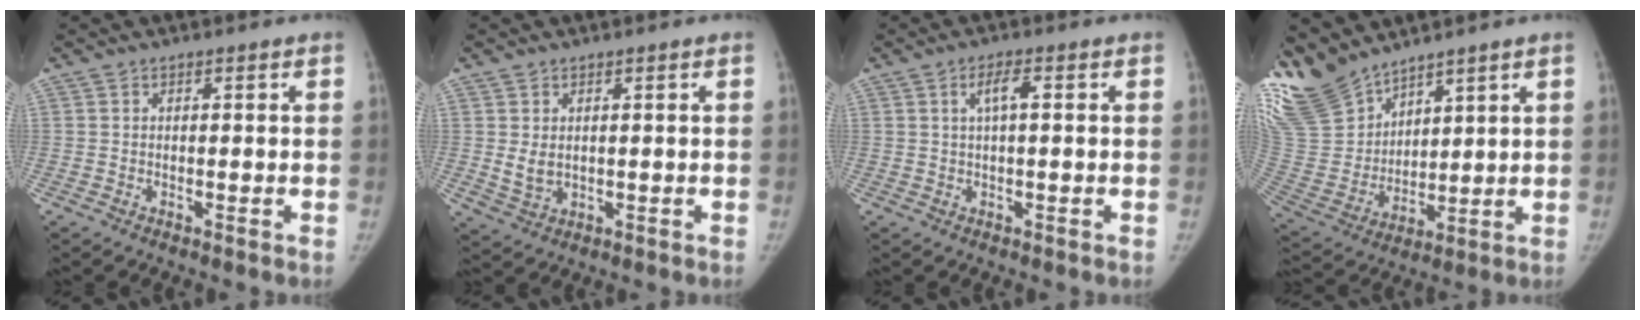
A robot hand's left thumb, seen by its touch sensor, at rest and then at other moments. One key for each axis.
{"total": 3.1, "fx": 0.5, "fy": 2.3, "fz": 2.0, "tx": -0.031, "ty": -0.012, "tz": 0.022}
{"total": 3.6, "fx": 1.0, "fy": 1.0, "fz": 3.3, "tx": -0.065, "ty": 0.009, "tz": 0.019}
{"total": 16.6, "fx": 13.9, "fy": 7.2, "fz": 5.6, "tx": -0.103, "ty": -0.062, "tz": 0.299}